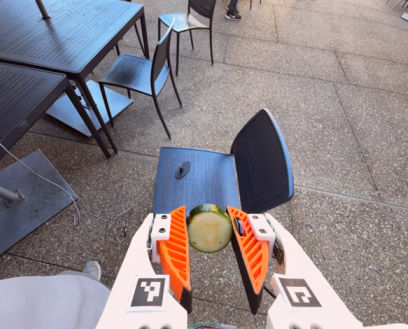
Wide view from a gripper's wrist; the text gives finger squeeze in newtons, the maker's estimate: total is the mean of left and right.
{"total": 10.5, "left": 9.9, "right": 11.0}